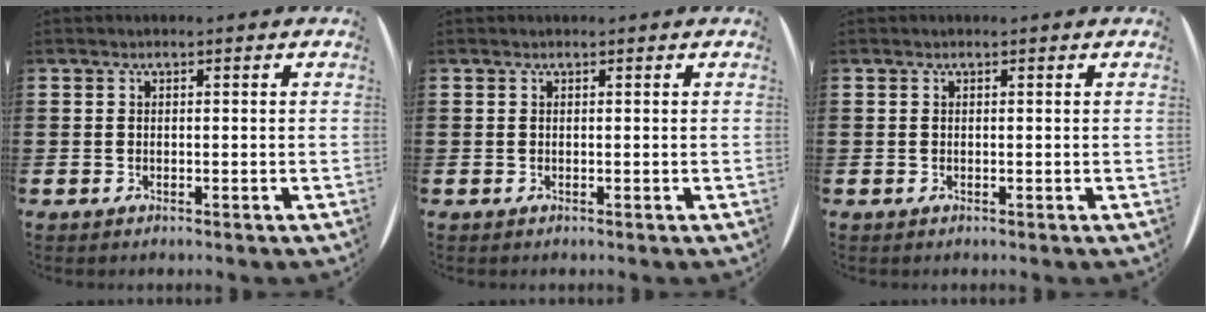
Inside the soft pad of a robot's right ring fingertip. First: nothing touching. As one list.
[{"total": 0.0}, {"total": 0.0}]